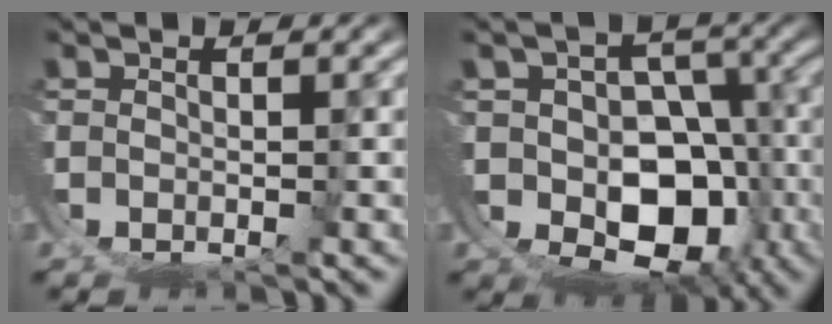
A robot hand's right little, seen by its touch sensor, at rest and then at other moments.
{"total": 14.0, "force": [-3.7, 10.9, 7.9], "torque": [-0.153, -0.079, -0.033]}